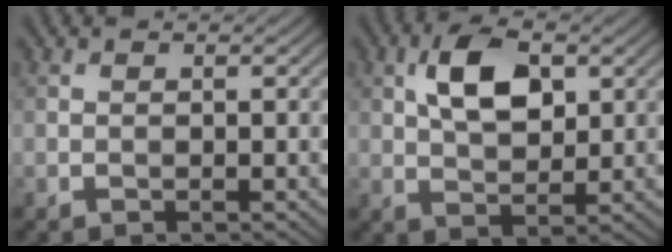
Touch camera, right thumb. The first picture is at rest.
{"total": 7.2, "force": [2.2, 3.9, 5.6], "torque": [-0.111, 0.006, 0.038]}